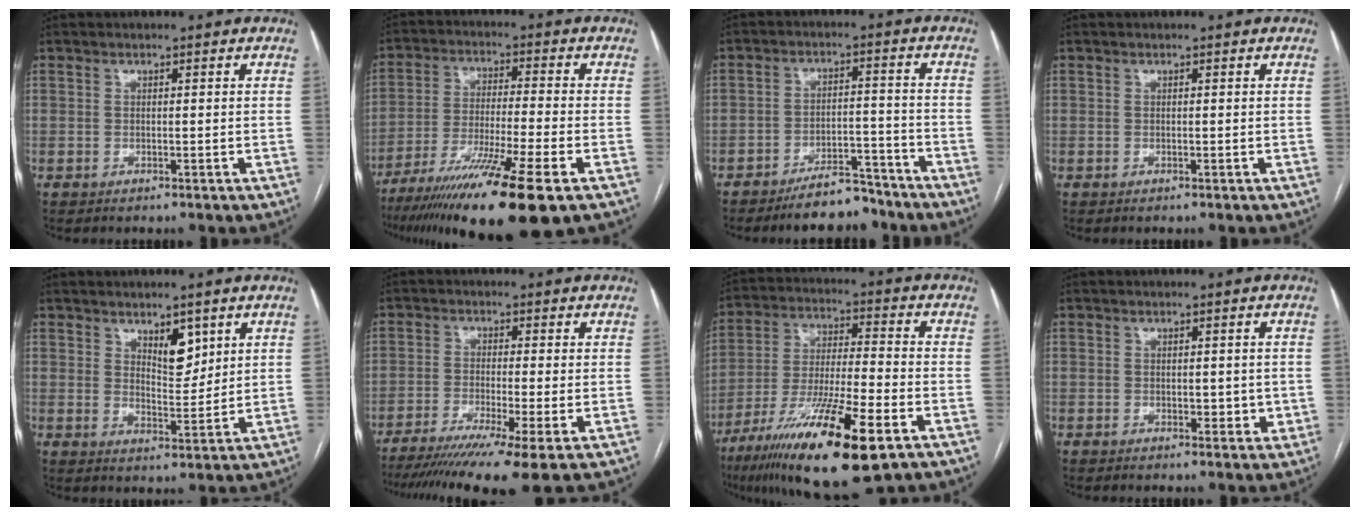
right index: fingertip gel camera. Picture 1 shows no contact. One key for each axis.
{"total": 17.5, "fx": -11.4, "fy": -0.4, "fz": 13.3, "tx": -0.212, "ty": -0.048, "tz": -0.194}
{"total": 7.6, "fx": -6.7, "fy": 2.5, "fz": 2.6, "tx": -0.034, "ty": 0.011, "tz": -0.109}
{"total": 0.0}
{"total": 5.2, "fx": 3.0, "fy": 2.2, "fz": 3.7, "tx": -0.059, "ty": -0.006, "tz": 0.053}
{"total": 12.8, "fx": -9.0, "fy": -0.7, "fz": 9.1, "tx": -0.137, "ty": -0.029, "tz": -0.142}
{"total": 20.1, "fx": -11.0, "fy": 2.2, "fz": 16.7, "tx": -0.297, "ty": -0.044, "tz": -0.189}
{"total": 2.7, "fx": -0.1, "fy": 1.7, "fz": 2.1, "tx": -0.022, "ty": 0.003, "tz": 0.004}